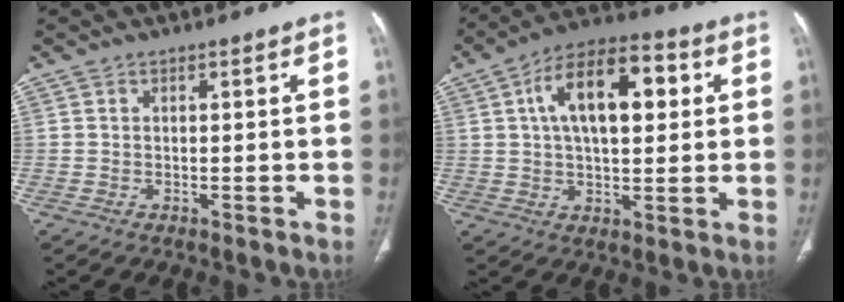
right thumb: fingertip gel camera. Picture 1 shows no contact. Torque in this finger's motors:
{"motor_torque": [1.38, 3.63, 1.33, -0.06, 0.11]}